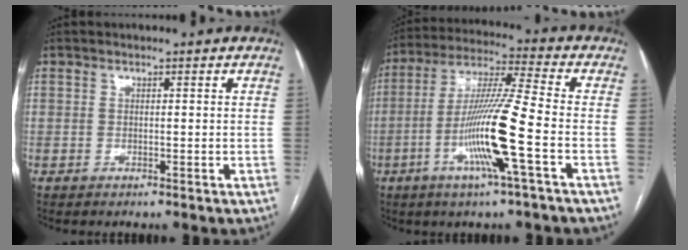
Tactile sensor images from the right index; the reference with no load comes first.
{"total": 13.9, "force": [-4.4, -0.9, 13.1], "torque": [-0.258, -0.007, -0.090]}